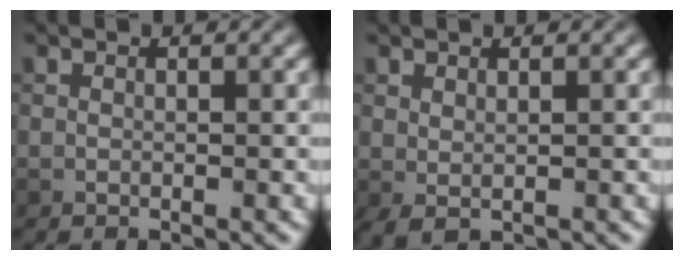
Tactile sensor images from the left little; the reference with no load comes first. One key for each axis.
{"total": 1.1, "fx": 0.4, "fy": 0.4, "fz": 0.9, "tx": -0.020, "ty": -0.001, "tz": 0.012}